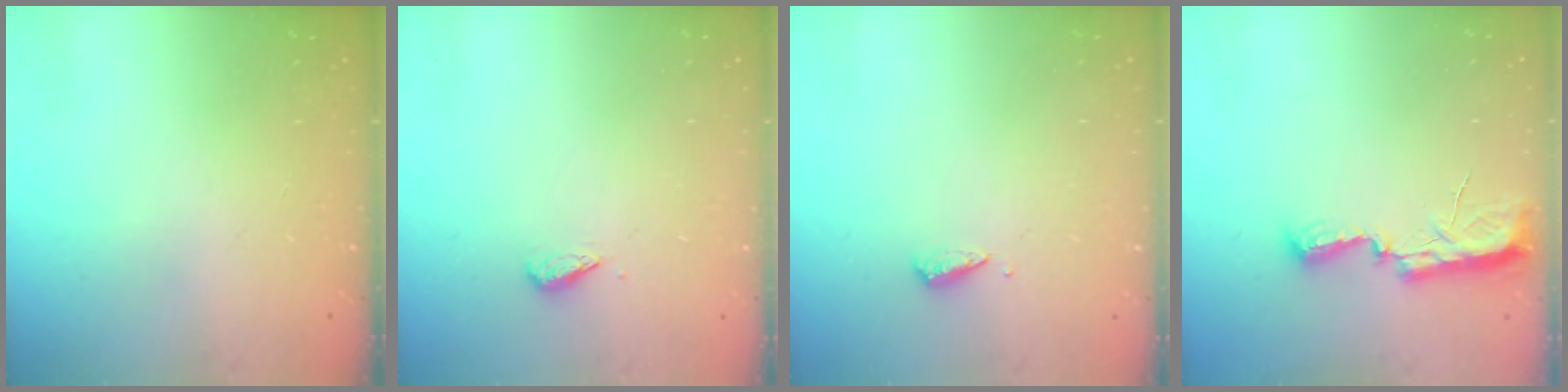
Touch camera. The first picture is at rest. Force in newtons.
{"total": 3.0, "press": 2.9, "slide": 0.6}
{"total": 3.1, "press": 3.1, "slide": 0.3}
{"total": 10.3, "press": 8.9, "slide": 5.2}